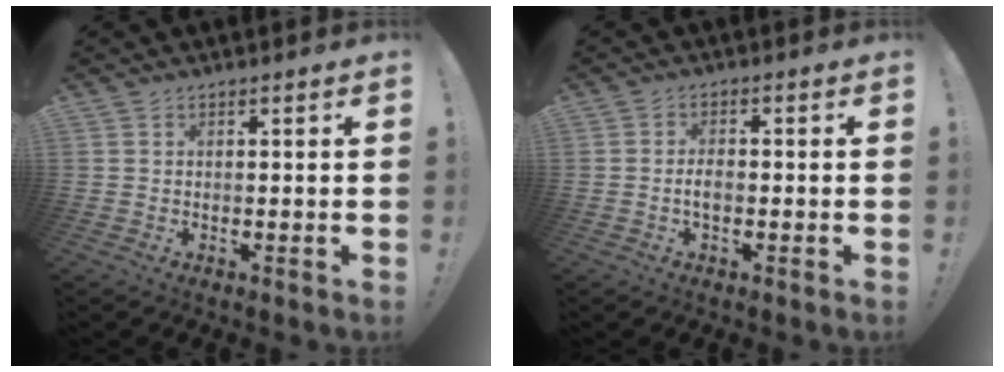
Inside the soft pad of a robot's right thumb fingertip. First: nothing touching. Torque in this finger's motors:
{"motor_torque": [0.49, 0.59, 0.16, -0.45, 0.21]}